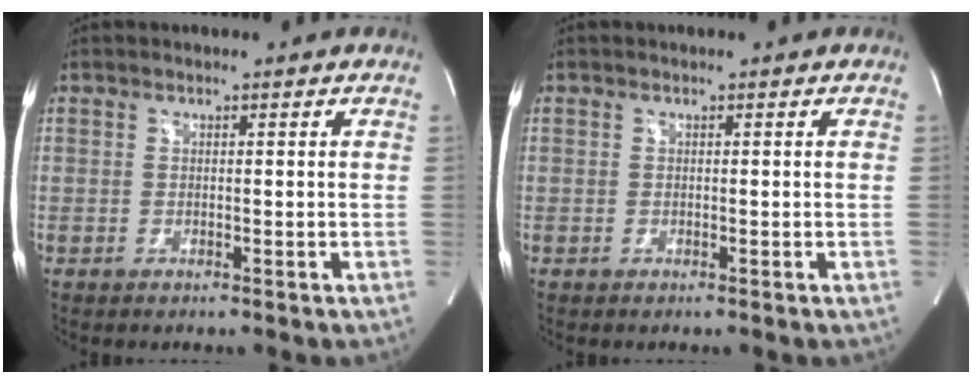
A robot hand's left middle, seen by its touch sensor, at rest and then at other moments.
{"total": 0.0}